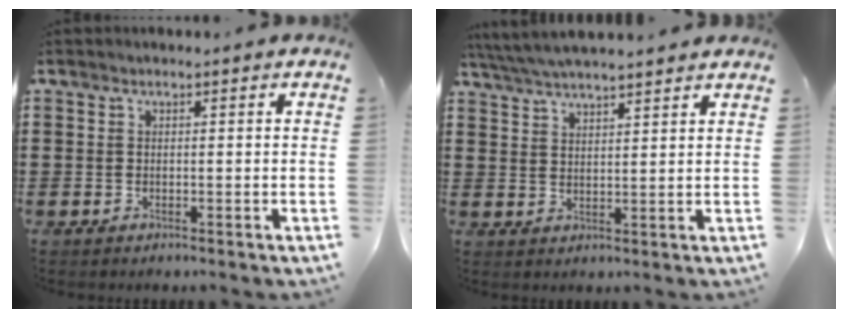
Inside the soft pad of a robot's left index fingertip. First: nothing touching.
{"total": 4.5, "force": [4.3, 0.0, 1.5], "torque": [-0.042, -0.014, 0.076]}